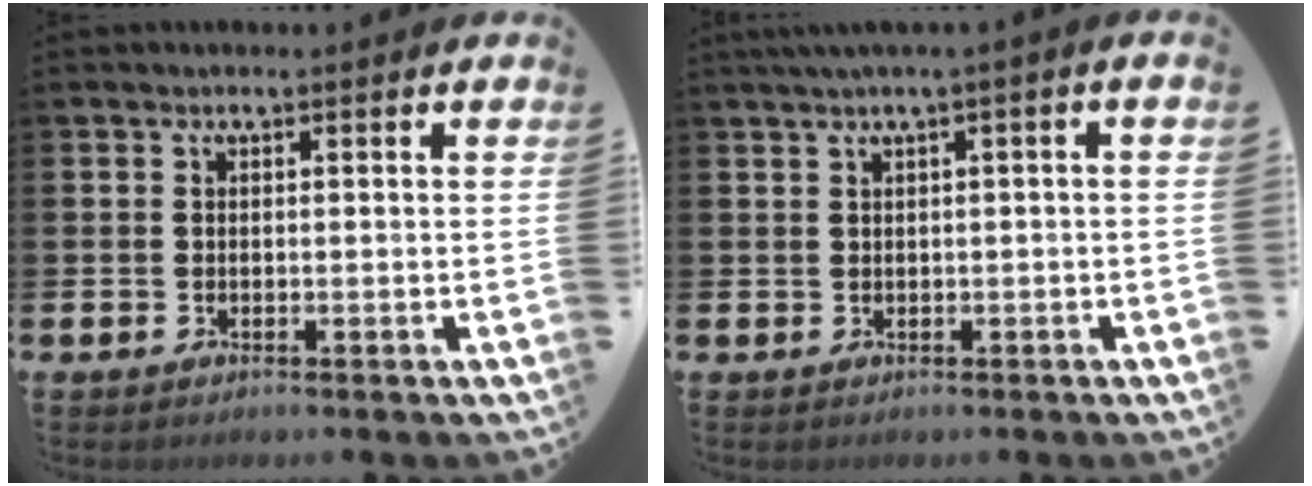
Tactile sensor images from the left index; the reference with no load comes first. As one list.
[{"total": 1.3, "force": [0.4, -0.2, 1.3], "torque": [-0.029, 0.000, 0.008]}]